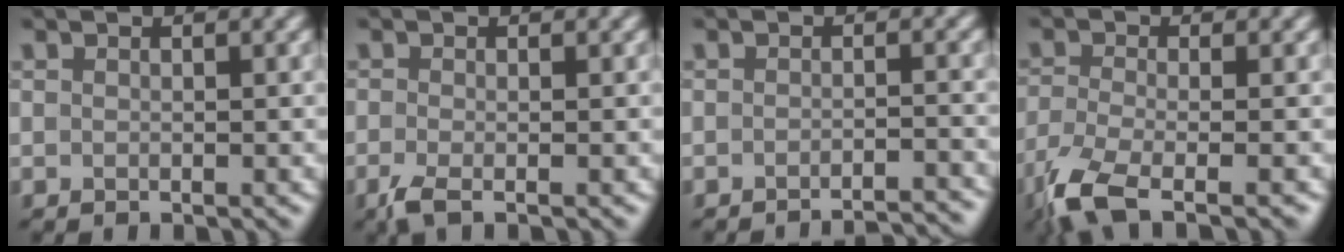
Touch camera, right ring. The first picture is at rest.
{"total": 1.7, "force": [-1.0, 0.3, 1.3], "torque": [-0.038, -0.003, -0.030]}
{"total": 4.0, "force": [-3.8, 0.0, 1.1], "torque": [-0.016, 0.015, -0.050]}
{"total": 7.1, "force": [-4.8, 2.0, 4.8], "torque": [-0.108, -0.018, -0.102]}